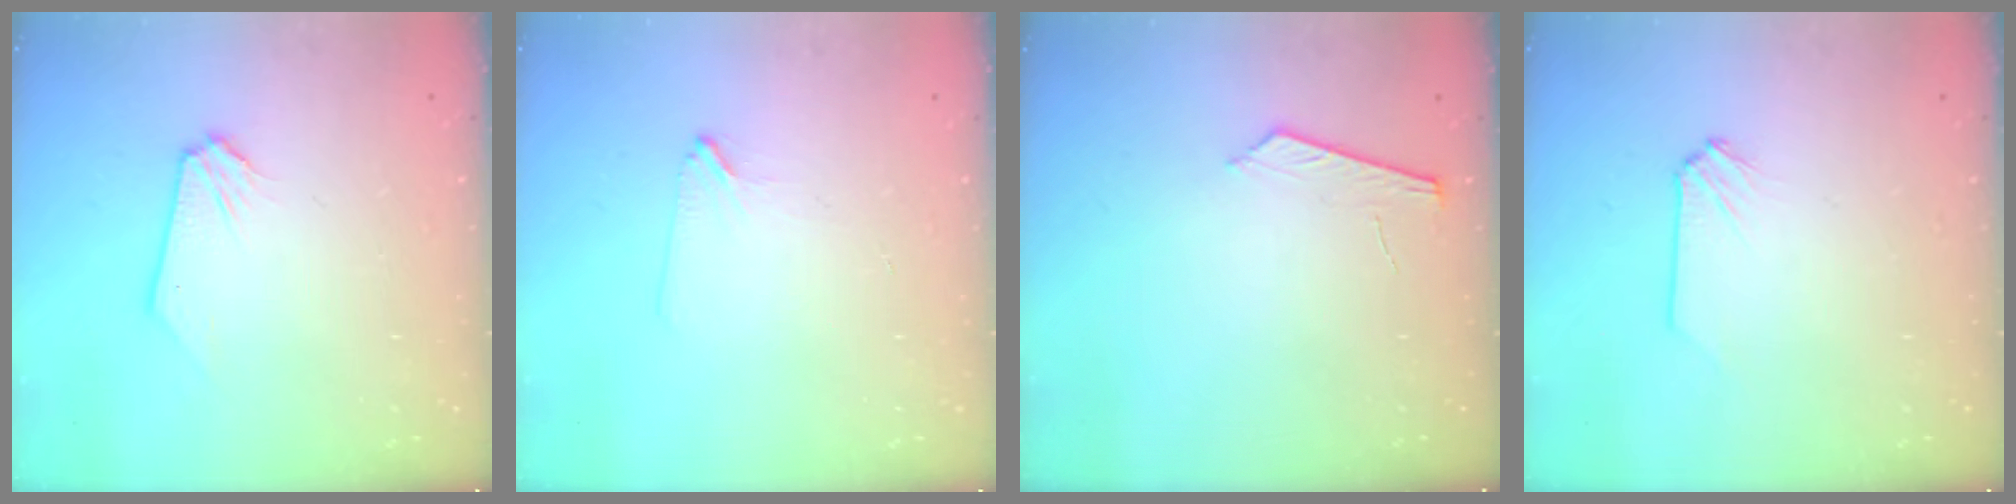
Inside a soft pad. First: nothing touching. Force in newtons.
{"total": 1.6, "press": 1.5, "slide": 0.3}
{"total": 5.3, "press": 5.3, "slide": 0.5}
{"total": 0.0}